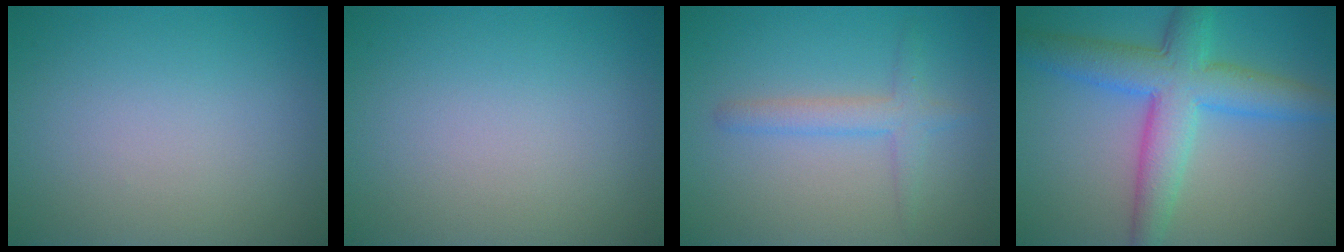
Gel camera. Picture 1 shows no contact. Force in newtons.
{"total": 0.0}
{"total": 2.3, "press": 2.3, "slide": 0.0}
{"total": 7.0, "press": 7.0, "slide": 0.1}